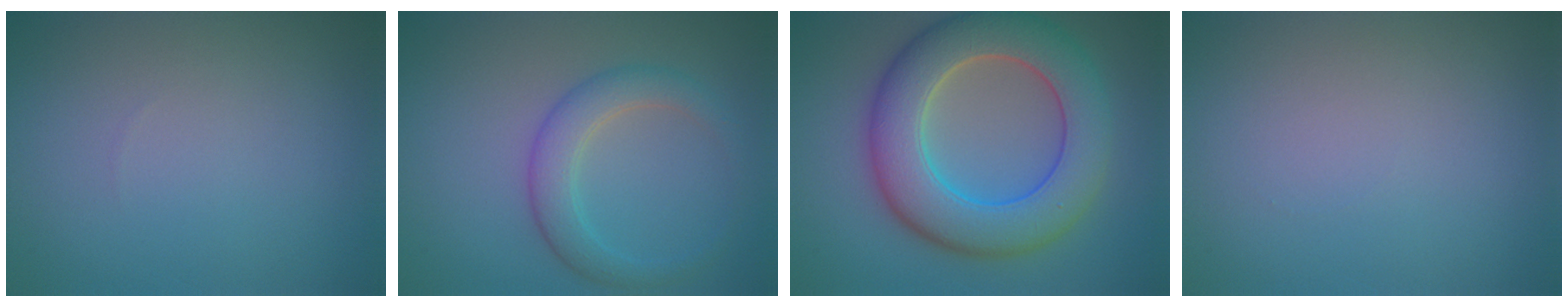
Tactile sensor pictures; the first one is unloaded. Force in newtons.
{"total": 3.3, "press": 3.3, "slide": 0.1}
{"total": 9.4, "press": 9.4, "slide": 0.5}
{"total": 0.0}